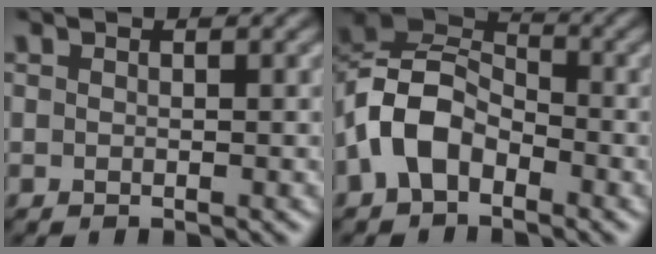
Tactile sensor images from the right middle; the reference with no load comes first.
{"total": 6.7, "force": [-2.8, 4.3, 4.4], "torque": [-0.091, 0.014, -0.066]}